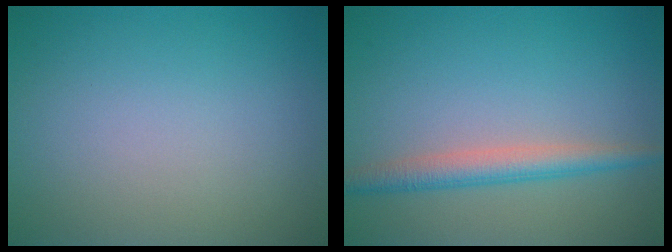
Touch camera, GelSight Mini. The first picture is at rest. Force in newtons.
{"total": 2.9, "press": 2.9, "slide": 0.1}